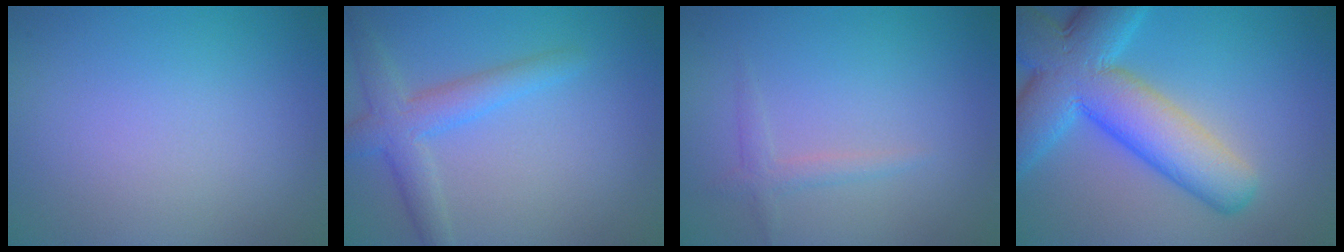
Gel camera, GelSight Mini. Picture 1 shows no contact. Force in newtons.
{"total": 3.6, "press": 3.6, "slide": 0.1}
{"total": 1.3, "press": 1.3, "slide": 0.0}
{"total": 11.1, "press": 11.1, "slide": 0.5}